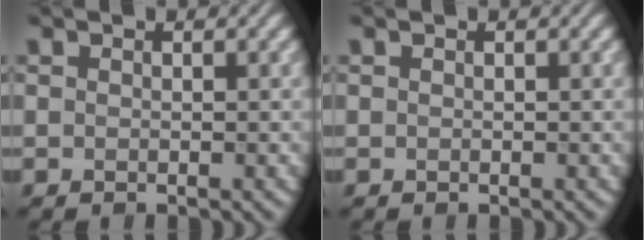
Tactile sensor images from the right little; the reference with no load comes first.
{"total": 0.0}